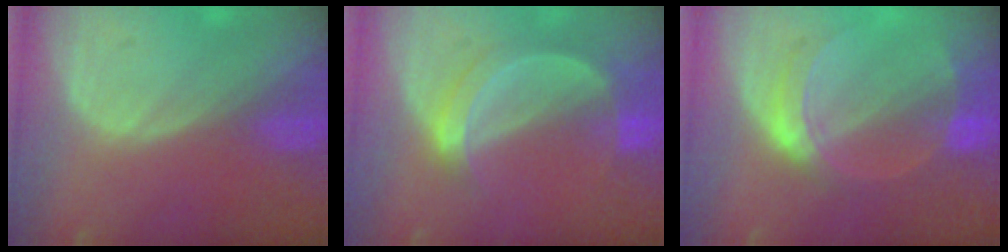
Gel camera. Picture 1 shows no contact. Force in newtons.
{"total": 5.9, "press": 5.5, "slide": 2.1}
{"total": 6.3, "press": 6.3, "slide": 0.1}